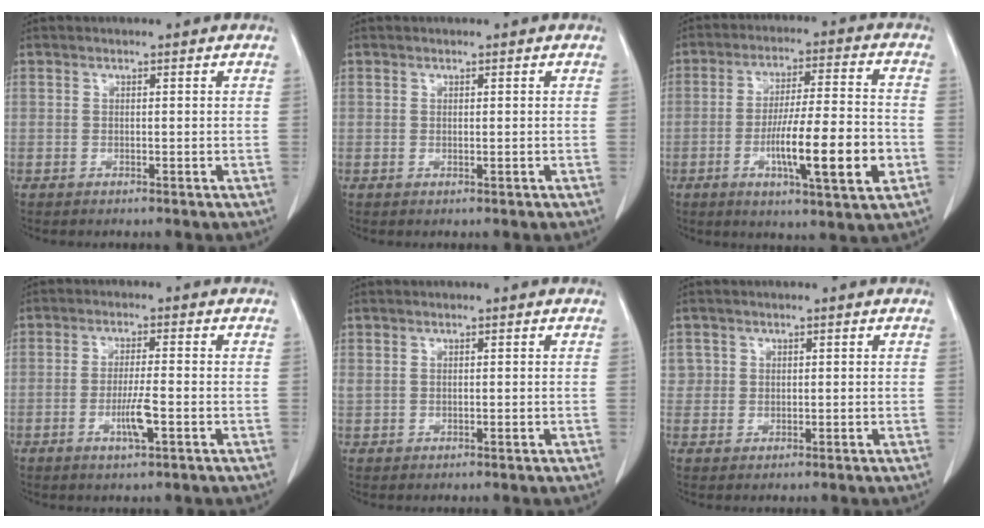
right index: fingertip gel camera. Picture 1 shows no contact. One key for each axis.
{"total": 0.0}
{"total": 14.2, "fx": -4.1, "fy": 1.2, "fz": 13.5, "tx": -0.225, "ty": -0.007, "tz": -0.067}
{"total": 4.7, "fx": -1.6, "fy": 0.3, "fz": 4.4, "tx": -0.084, "ty": -0.007, "tz": -0.028}
{"total": 1.5, "fx": 0.3, "fy": 0.7, "fz": 1.3, "tx": -0.042, "ty": 0.006, "tz": 0.017}
{"total": 2.4, "fx": 0.9, "fy": 2.3, "fz": 0.1, "tx": 0.015, "ty": 0.001, "tz": 0.012}